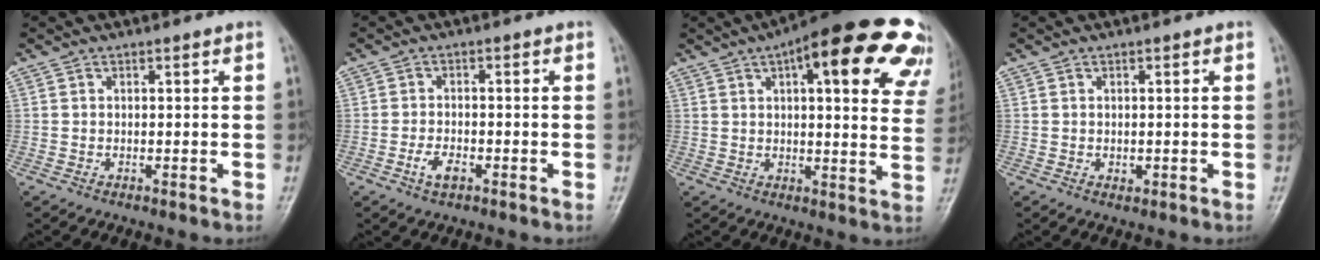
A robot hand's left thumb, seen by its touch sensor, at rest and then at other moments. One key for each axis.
{"total": 3.2, "fx": -1.7, "fy": 1.6, "fz": 2.2, "tx": -0.041, "ty": 0.009, "tz": -0.031}
{"total": 25.7, "fx": 13.6, "fy": 8.2, "fz": 20.3, "tx": -0.221, "ty": -0.004, "tz": 0.157}
{"total": 0.8, "fx": -0.1, "fy": 0.7, "fz": 0.4, "tx": -0.001, "ty": 0.000, "tz": 0.001}